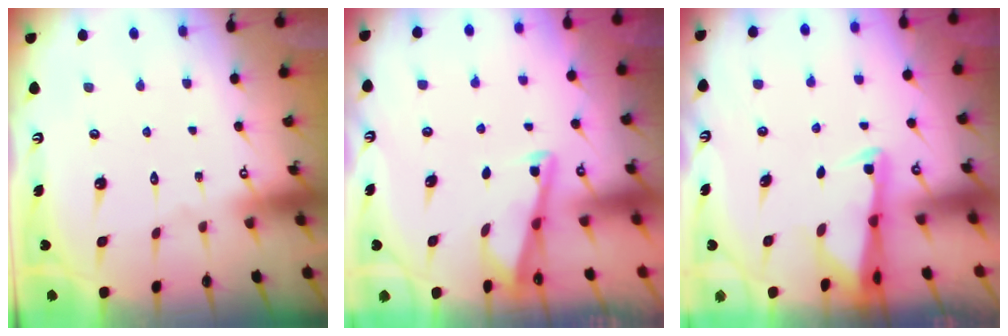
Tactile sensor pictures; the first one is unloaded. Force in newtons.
{"total": 2.9, "press": 2.9, "slide": 0.4}
{"total": 2.3, "press": 2.3, "slide": 0.5}